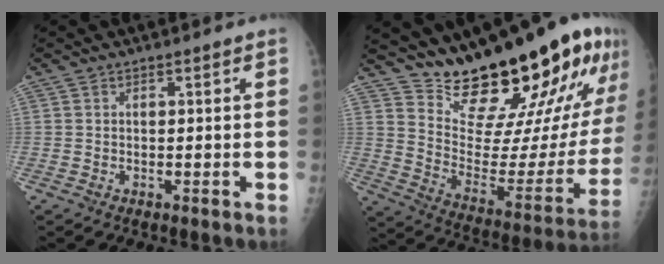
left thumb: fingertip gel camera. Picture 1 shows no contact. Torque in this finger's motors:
{"motor_torque": [1.73, 1.71, 1.41, -1.35, 0.11]}